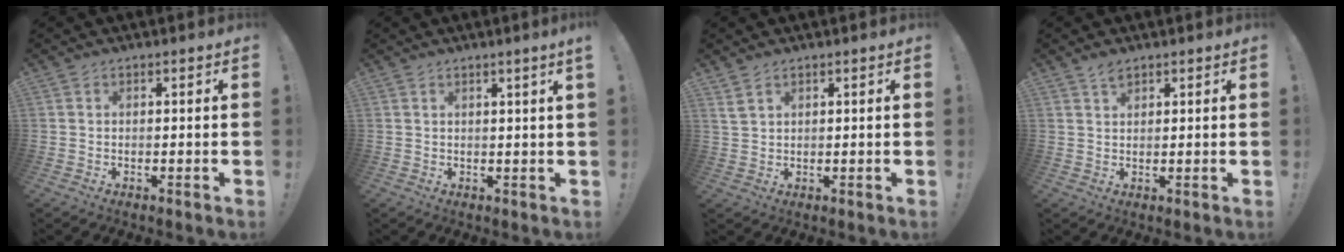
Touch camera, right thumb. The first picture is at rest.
{"total": 2.2, "force": [1.1, -0.7, 1.7], "torque": [-0.027, -0.004, 0.017]}
{"total": 3.0, "force": [2.1, 1.3, 1.7], "torque": [-0.028, -0.011, 0.040]}
{"total": 2.2, "force": [1.9, 0.8, 0.9], "torque": [-0.008, -0.012, 0.032]}